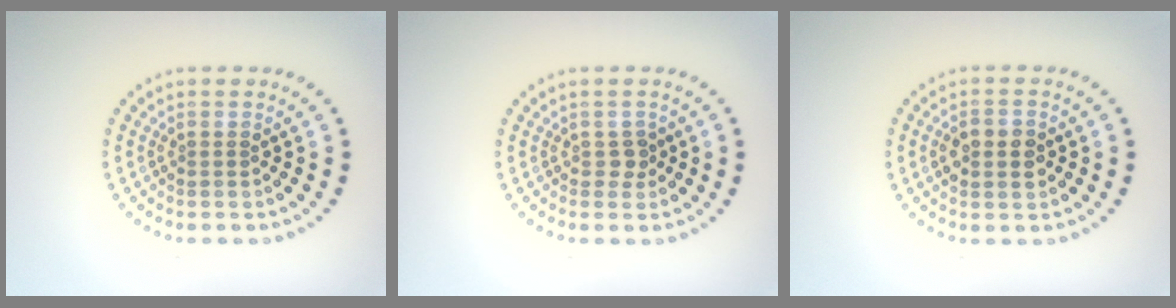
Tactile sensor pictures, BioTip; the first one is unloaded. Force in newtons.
{"total": 1.1, "press": 1.0, "slide": 0.4}
{"total": 3.0, "press": 3.0, "slide": 0.1}